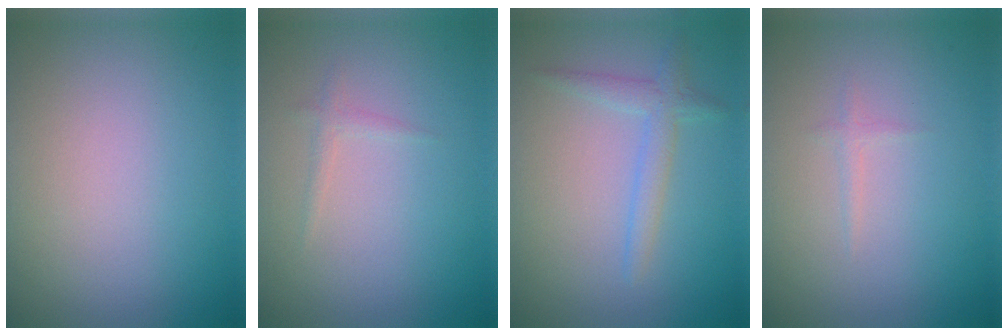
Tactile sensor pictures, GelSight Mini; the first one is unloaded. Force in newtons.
{"total": 0.8, "press": 0.8, "slide": 0.0}
{"total": 2.0, "press": 2.0, "slide": 0.1}
{"total": 0.6, "press": 0.6, "slide": 0.0}